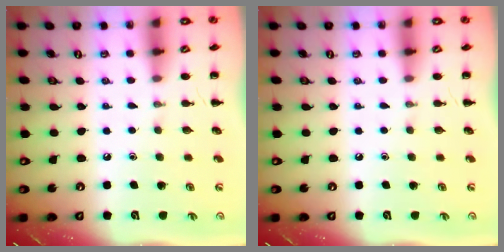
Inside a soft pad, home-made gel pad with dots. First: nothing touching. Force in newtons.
{"total": 0.0}